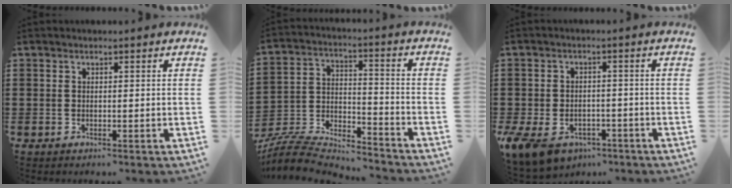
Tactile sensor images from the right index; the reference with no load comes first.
{"total": 7.4, "force": [-7.1, 1.6, 1.7], "torque": [-0.052, -0.004, -0.146]}
{"total": 4.9, "force": [-3.2, 2.9, 2.3], "torque": [-0.071, 0.005, -0.069]}